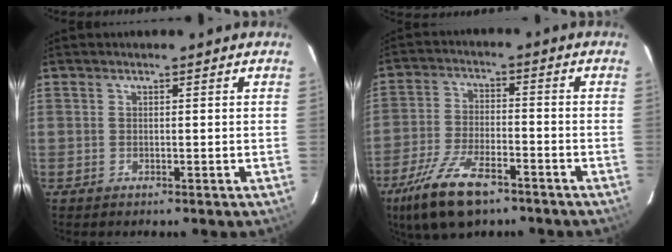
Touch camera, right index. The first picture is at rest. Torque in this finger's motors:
{"motor_torque": [1.16, -0.98, 0.24, 0.09]}